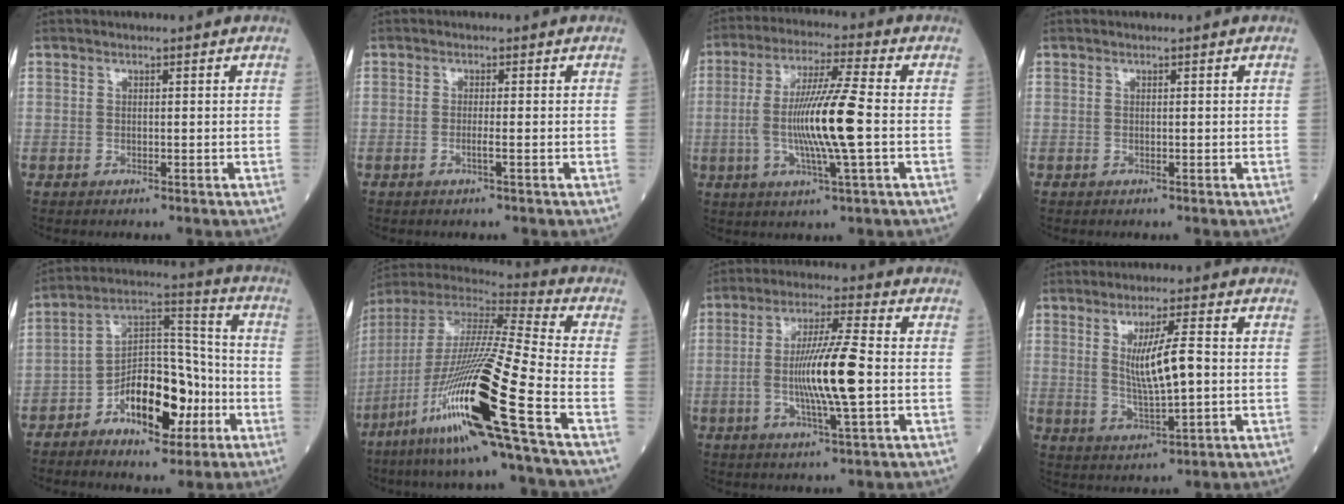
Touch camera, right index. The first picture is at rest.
{"total": 1.0, "force": [-0.3, -0.2, 1.0], "torque": [-0.018, 0.001, -0.005]}
{"total": 12.2, "force": [-1.2, -0.1, 12.2], "torque": [-0.237, 0.001, -0.025]}
{"total": 0.0}
{"total": 13.1, "force": [-5.5, 6.2, 10.1], "torque": [-0.178, 0.025, -0.084]}
{"total": 24.5, "force": [-10.8, -0.7, 22.0], "torque": [-0.445, -0.053, -0.207]}
{"total": 11.3, "force": [-1.2, 0.4, 11.2], "torque": [-0.211, 0.000, -0.024]}
{"total": 7.8, "force": [0.8, 0.7, 7.7], "torque": [-0.140, -0.007, 0.020]}